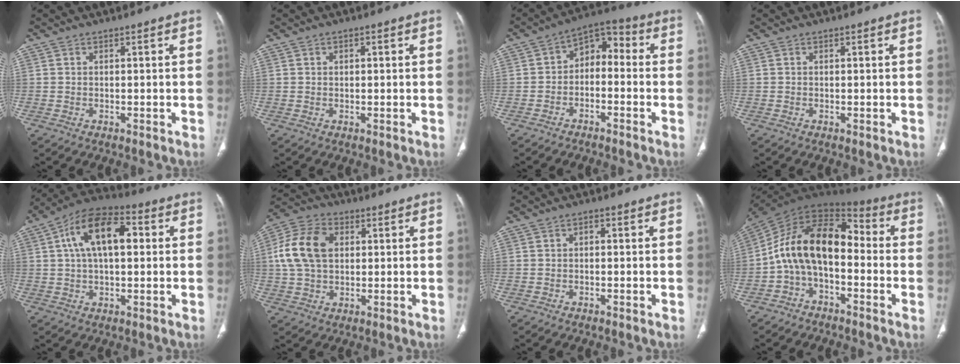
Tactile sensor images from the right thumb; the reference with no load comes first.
{"total": 1.0, "force": [0.3, 0.7, 0.7], "torque": [-0.007, -0.001, 0.004]}
{"total": 7.5, "force": [-1.6, 5.2, 5.1], "torque": [-0.045, 0.043, -0.042]}
{"total": 0.0}
{"total": 14.3, "force": [3.2, 7.5, 11.8], "torque": [-0.193, 0.024, 0.046]}
{"total": 12.7, "force": [2.1, 8.7, 8.9], "torque": [-0.166, 0.016, 0.033]}
{"total": 0.8, "force": [-0.2, 0.6, 0.5], "torque": [0.000, 0.003, -0.008]}
{"total": 15.6, "force": [-2.1, 9.4, 12.3], "torque": [-0.194, 0.073, -0.052]}